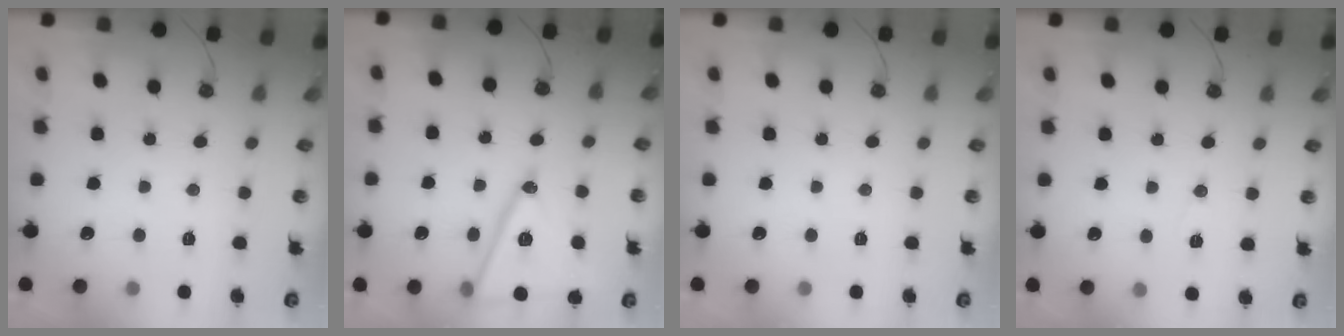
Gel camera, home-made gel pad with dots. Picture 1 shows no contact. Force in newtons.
{"total": 17.7, "press": 17.3, "slide": 3.4}
{"total": 2.0, "press": 0.4, "slide": 2.0}
{"total": 5.9, "press": 3.8, "slide": 4.5}